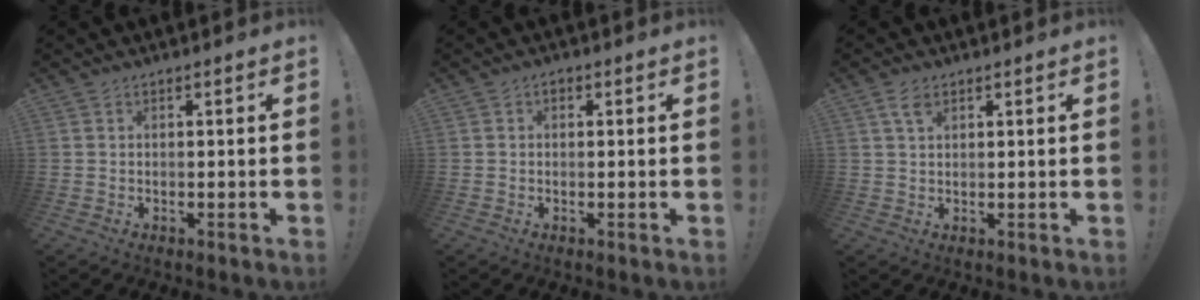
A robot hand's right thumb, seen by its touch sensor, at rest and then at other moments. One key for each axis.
{"total": 1.1, "fx": 0.0, "fy": 0.9, "fz": 0.5, "tx": -0.001, "ty": 0.002, "tz": -0.003}
{"total": 3.6, "fx": 2.1, "fy": 1.9, "fz": 2.3, "tx": -0.036, "ty": -0.005, "tz": 0.037}